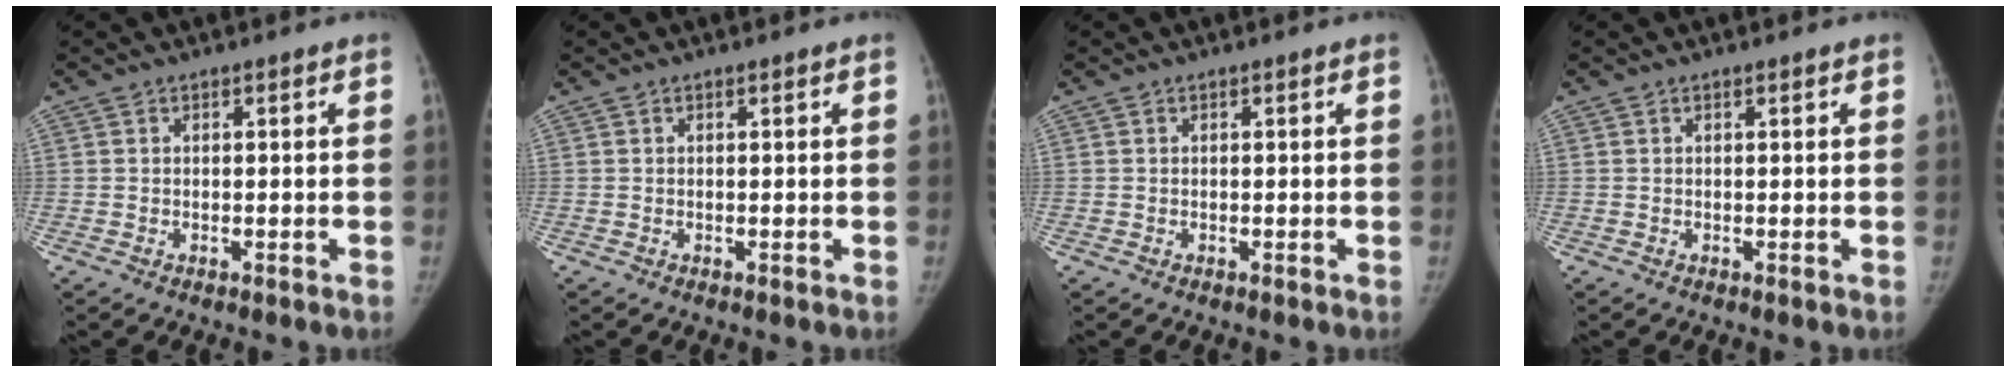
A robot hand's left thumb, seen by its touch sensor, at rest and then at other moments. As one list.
[{"total": 0.0}, {"total": 0.0}, {"total": 0.0}]